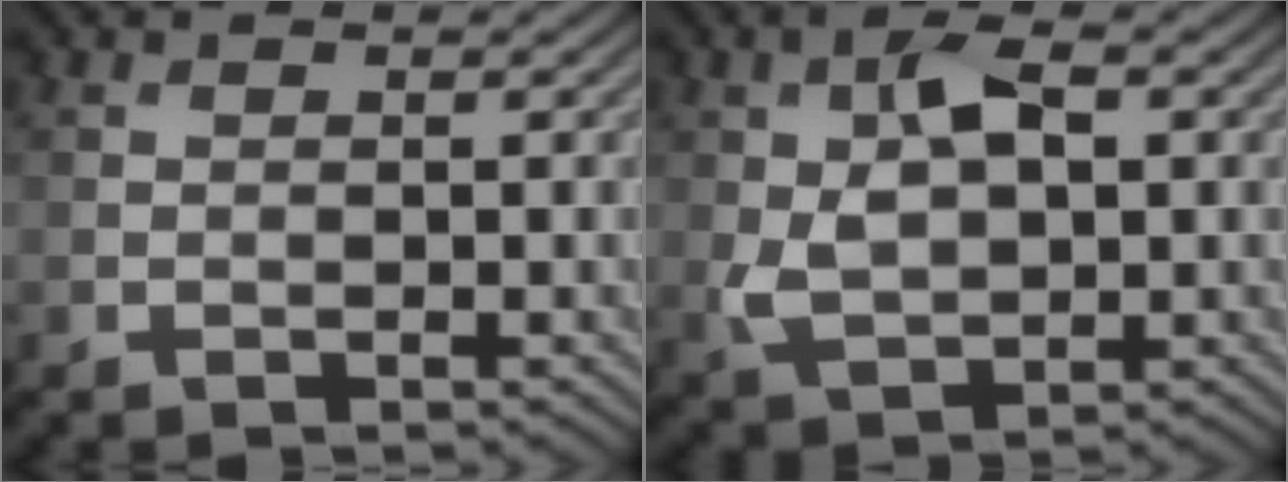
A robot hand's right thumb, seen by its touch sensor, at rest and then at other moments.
{"total": 7.2, "force": [1.0, 4.1, 5.8], "torque": [-0.123, 0.001, 0.020]}